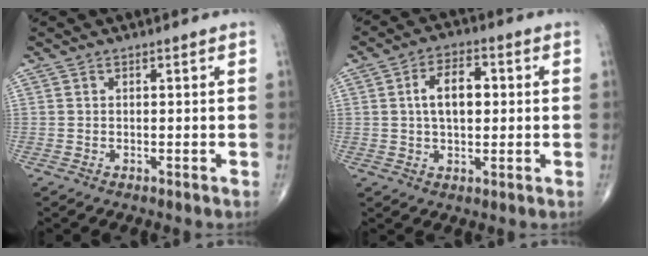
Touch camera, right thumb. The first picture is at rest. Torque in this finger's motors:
{"motor_torque": [0.86, 2.53, 1.00, 0.35, 0.07]}